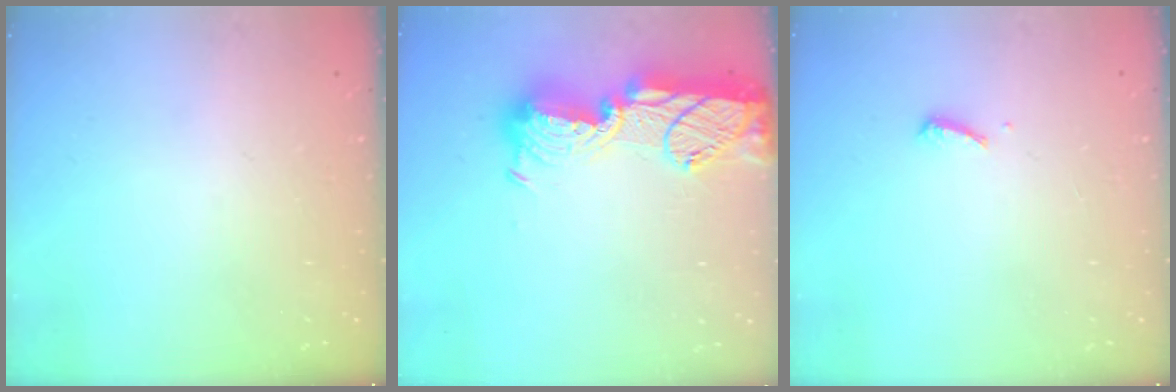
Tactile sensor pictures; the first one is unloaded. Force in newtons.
{"total": 19.3, "press": 19.2, "slide": 1.1}
{"total": 7.1, "press": 7.0, "slide": 0.8}